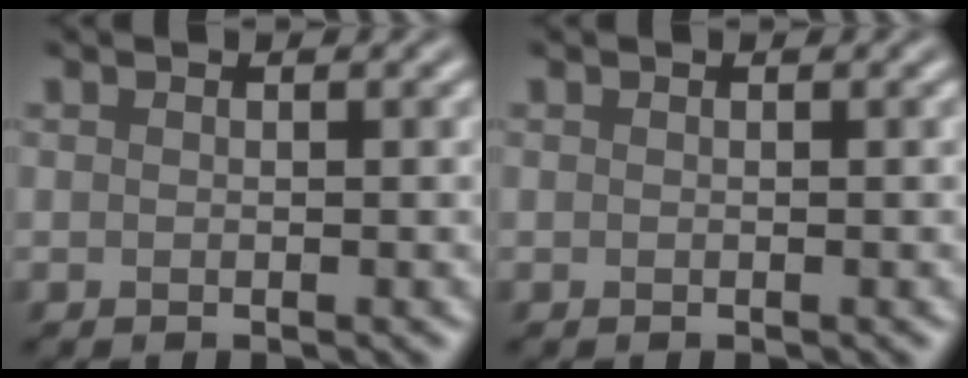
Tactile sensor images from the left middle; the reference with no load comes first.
{"total": 0.0}